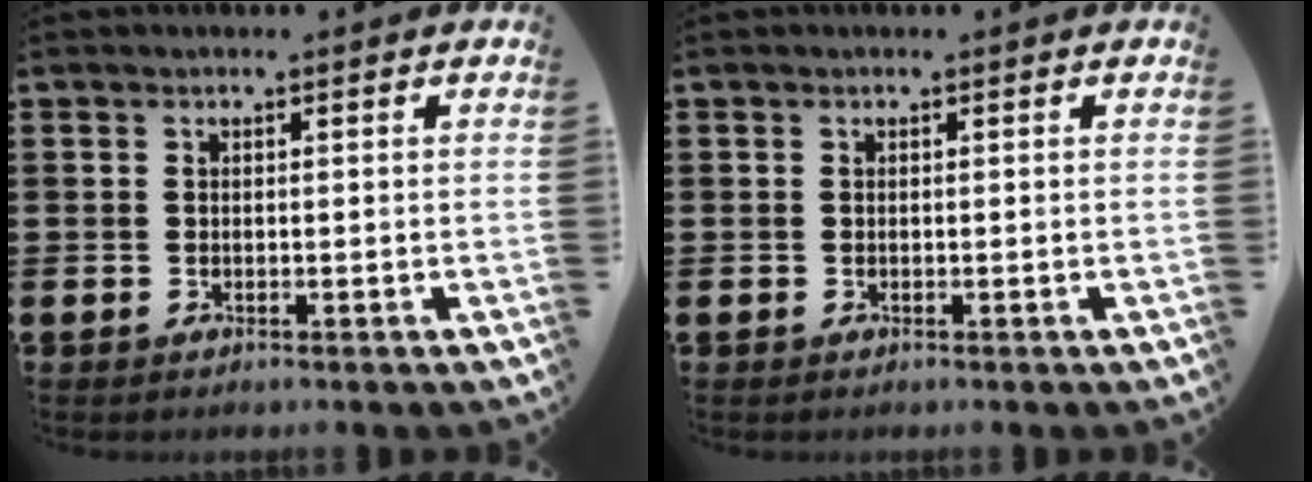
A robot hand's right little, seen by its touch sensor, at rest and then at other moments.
{"total": 0.0}